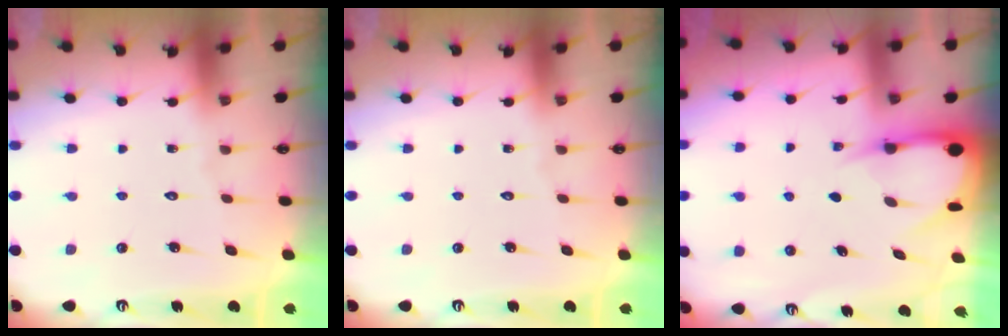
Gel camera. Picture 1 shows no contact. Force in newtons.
{"total": 0.0}
{"total": 5.0, "press": 4.9, "slide": 0.6}